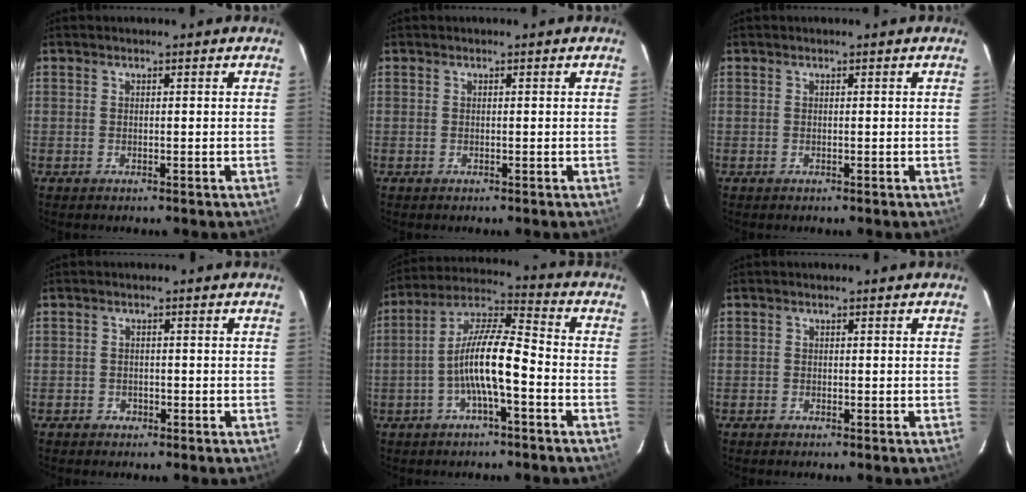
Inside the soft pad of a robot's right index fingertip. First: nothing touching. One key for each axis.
{"total": 0.0}
{"total": 0.0}
{"total": 1.9, "fx": -1.3, "fy": 1.4, "fz": 0.1, "tx": -0.005, "ty": 0.004, "tz": -0.021}
{"total": 10.4, "fx": -3.5, "fy": 2.0, "fz": 9.6, "tx": -0.196, "ty": 0.012, "tz": -0.068}
{"total": 0.6, "fx": -0.6, "fy": 0.3, "fz": 0.0, "tx": -0.002, "ty": 0.001, "tz": -0.013}